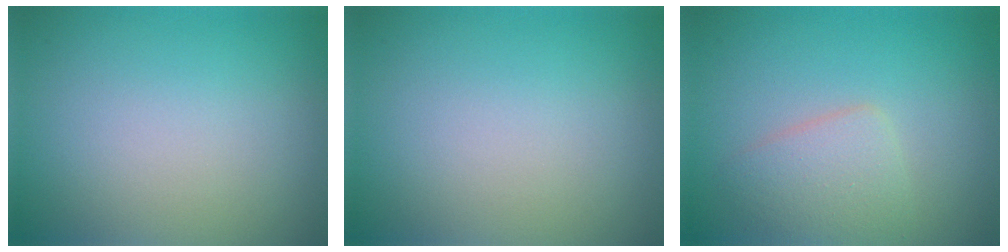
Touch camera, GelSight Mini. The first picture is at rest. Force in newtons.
{"total": 0.0}
{"total": 2.7, "press": 2.7, "slide": 0.1}